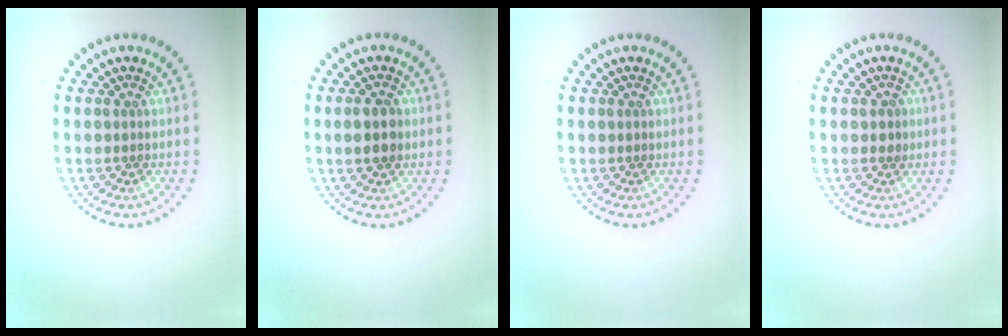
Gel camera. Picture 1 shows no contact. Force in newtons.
{"total": 2.8, "press": 2.8, "slide": 0.1}
{"total": 0.0}
{"total": 1.2, "press": 1.1, "slide": 0.4}